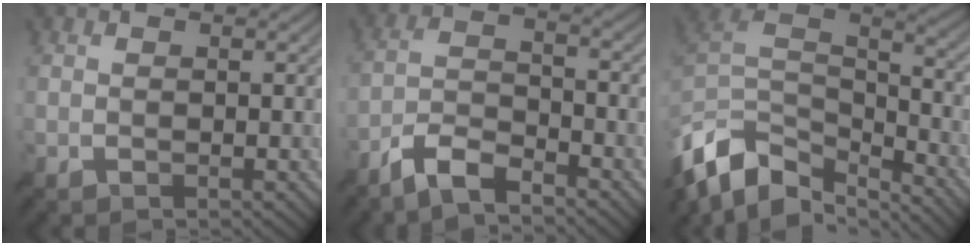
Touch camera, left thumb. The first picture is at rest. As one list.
[{"total": 6.0, "force": [-4.9, 1.5, 3.1], "torque": [-0.061, -0.002, -0.104]}, {"total": 13.9, "force": [-8.9, 7.2, 8.0], "torque": [-0.217, -0.014, -0.150]}]